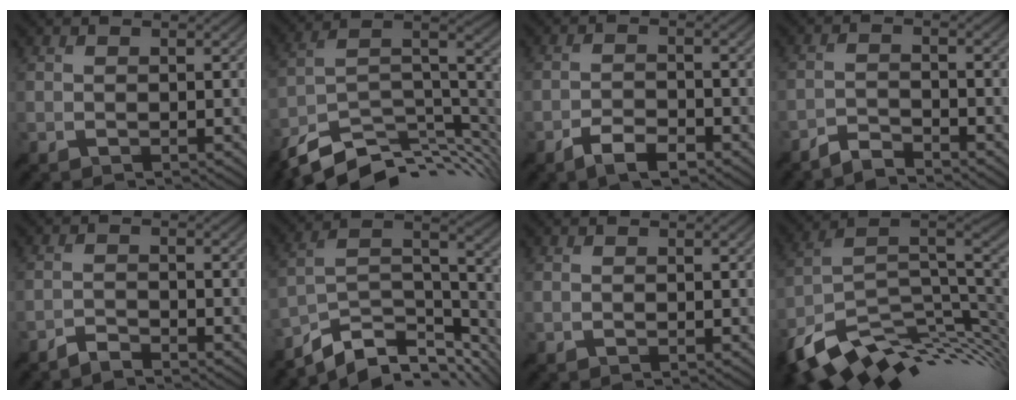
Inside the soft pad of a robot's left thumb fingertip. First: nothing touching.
{"total": 12.2, "force": [-8.0, 4.9, 7.8], "torque": [-0.165, -0.003, -0.134]}
{"total": 4.1, "force": [-2.9, 1.4, 2.6], "torque": [-0.050, -0.001, -0.054]}
{"total": 3.0, "force": [-2.8, 0.5, 0.9], "torque": [-0.016, -0.002, -0.062]}
{"total": 2.2, "force": [-2.0, 0.3, 0.7], "torque": [-0.012, 0.000, -0.045]}
{"total": 11.5, "force": [-8.7, 4.9, 5.8], "torque": [-0.114, -0.006, -0.147]}
{"total": 0.0}
{"total": 14.5, "force": [-6.2, 7.4, 10.8], "torque": [-0.220, -0.025, -0.098]}